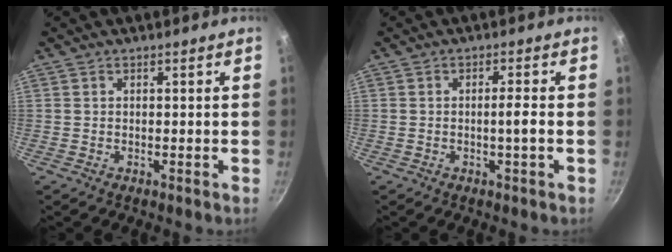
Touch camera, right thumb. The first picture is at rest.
{"total": 2.6, "force": [-0.6, -0.2, 2.5], "torque": [-0.044, 0.007, -0.010]}